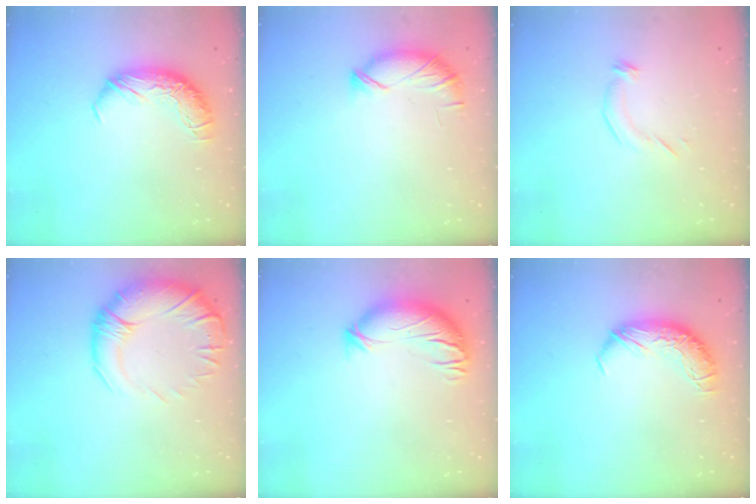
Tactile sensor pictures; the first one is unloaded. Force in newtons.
{"total": 5.7, "press": 5.7, "slide": 0.4}
{"total": 5.3, "press": 5.2, "slide": 1.0}
{"total": 5.1, "press": 3.2, "slide": 3.9}
{"total": 3.5, "press": 2.6, "slide": 2.3}
{"total": 0.0}